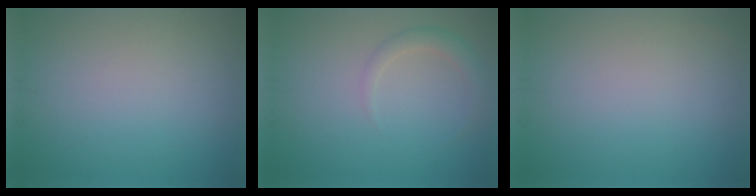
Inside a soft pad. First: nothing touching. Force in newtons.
{"total": 1.8, "press": 1.8, "slide": 0.1}
{"total": 0.0}